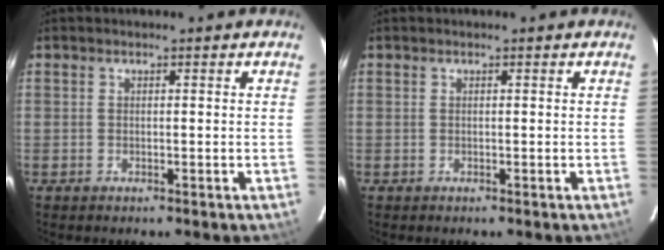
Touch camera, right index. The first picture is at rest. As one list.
[{"total": 0.0}]